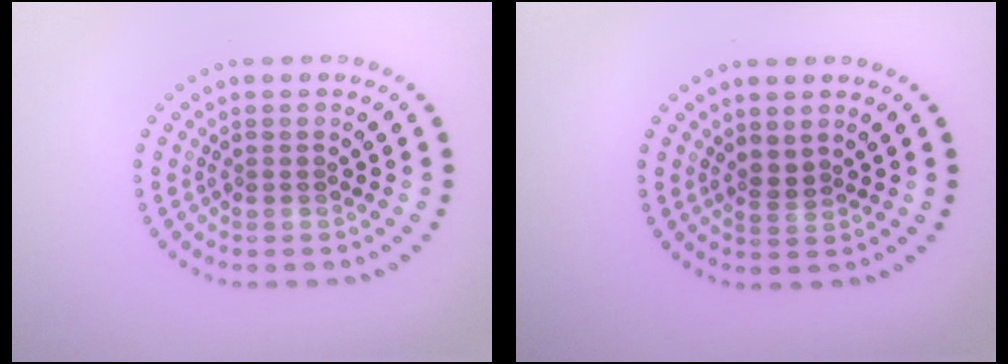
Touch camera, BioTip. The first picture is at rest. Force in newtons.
{"total": 1.3, "press": 0.9, "slide": 0.9}